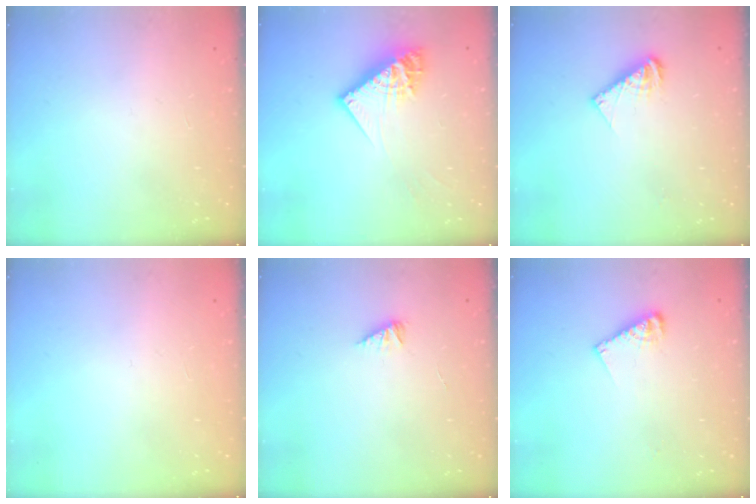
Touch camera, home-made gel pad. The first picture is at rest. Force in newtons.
{"total": 12.3, "press": 12.2, "slide": 1.2}
{"total": 6.8, "press": 6.8, "slide": 0.6}
{"total": 0.0}
{"total": 2.2, "press": 2.2, "slide": 0.5}
{"total": 6.8, "press": 6.8, "slide": 0.1}